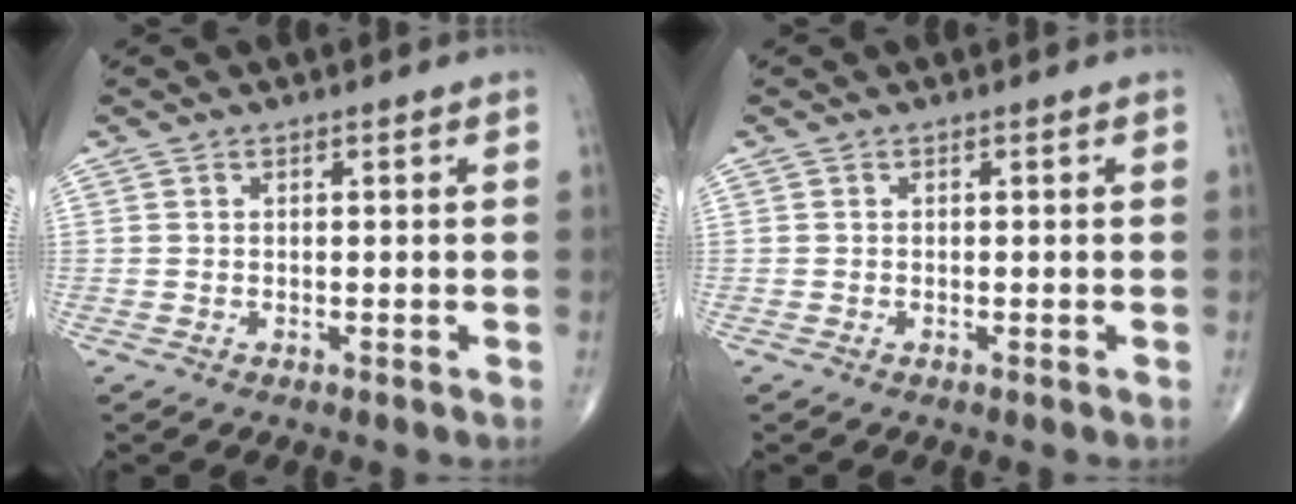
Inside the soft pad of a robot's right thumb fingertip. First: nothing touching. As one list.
[{"total": 0.0}]